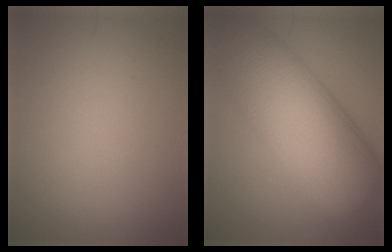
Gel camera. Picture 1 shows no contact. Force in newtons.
{"total": 15.1, "press": 15.1, "slide": 0.7}